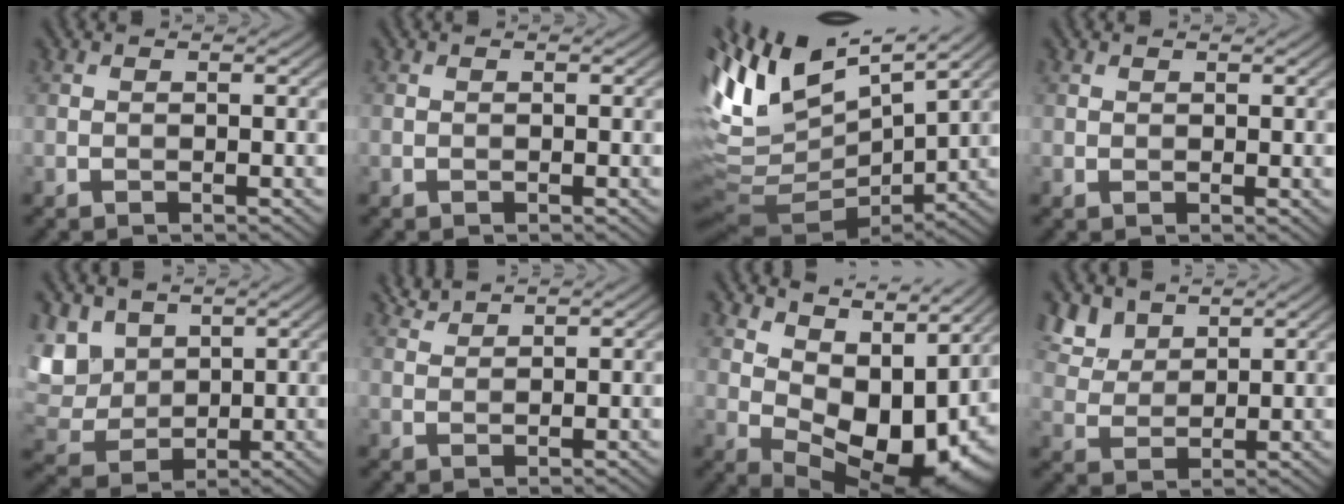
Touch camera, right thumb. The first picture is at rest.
{"total": 0.0}
{"total": 13.5, "force": [5.4, 5.5, 11.1], "torque": [-0.223, 0.015, 0.121]}
{"total": 0.6, "force": [0.4, 0.4, 0.3], "torque": [-0.006, -0.003, 0.011]}
{"total": 7.4, "force": [3.3, 5.4, 3.9], "torque": [-0.127, 0.000, 0.060]}
{"total": 1.7, "force": [1.6, 0.1, 0.6], "torque": [-0.022, 0.004, 0.037]}
{"total": 12.3, "force": [5.0, 7.1, 8.7], "torque": [-0.154, -0.009, 0.100]}
{"total": 5.4, "force": [3.8, 3.0, 2.2], "torque": [-0.067, -0.007, 0.090]}